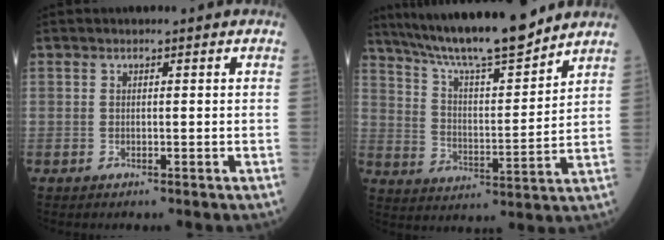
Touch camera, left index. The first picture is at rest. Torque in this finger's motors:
{"motor_torque": [0.20, -0.65, 0.29, 0.10]}